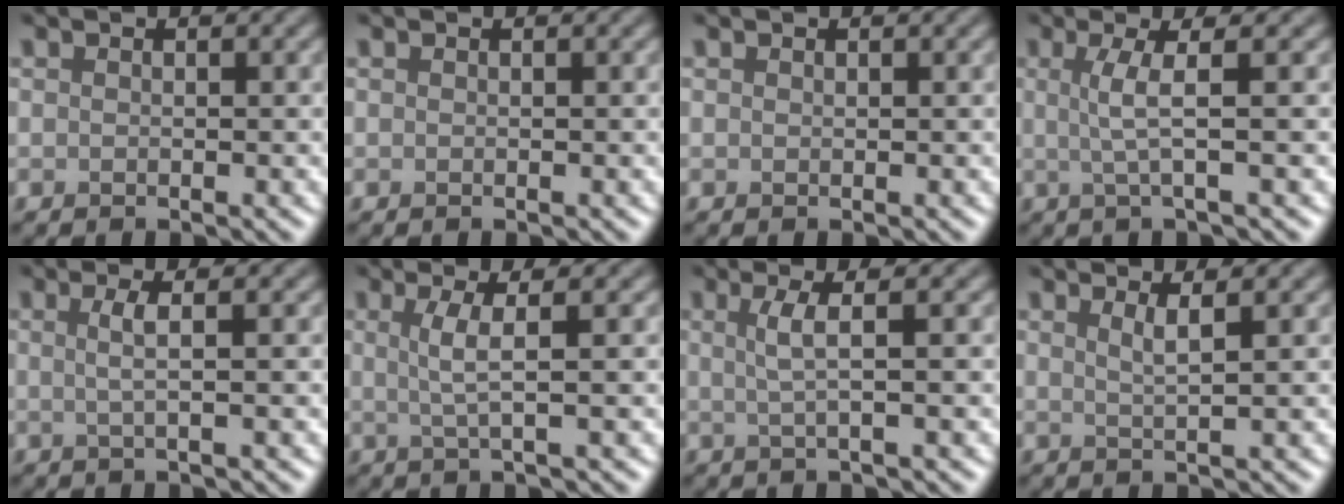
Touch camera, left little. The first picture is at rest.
{"total": 0.0}
{"total": 0.0}
{"total": 3.2, "force": [0.4, 0.6, 3.1], "torque": [-0.059, 0.001, 0.005]}
{"total": 2.2, "force": [0.3, 0.6, 2.1], "torque": [-0.038, 0.002, -0.001]}
{"total": 2.9, "force": [0.5, 0.5, 2.8], "torque": [-0.052, 0.000, 0.008]}
{"total": 2.7, "force": [0.4, 0.6, 2.6], "torque": [-0.048, 0.000, 0.005]}
{"total": 1.9, "force": [0.9, 0.5, 1.7], "torque": [-0.021, 0.001, 0.010]}